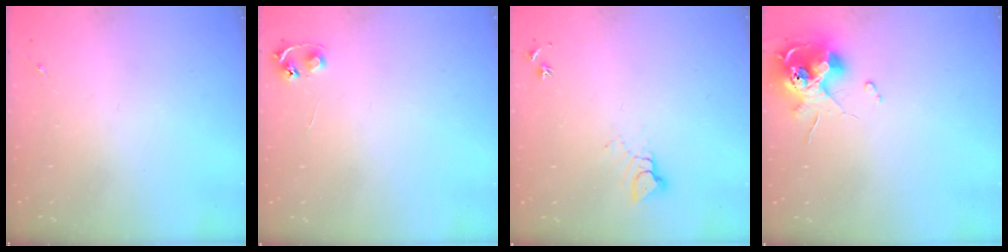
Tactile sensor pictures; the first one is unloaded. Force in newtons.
{"total": 4.8, "press": 4.7, "slide": 0.5}
{"total": 5.1, "press": 5.1, "slide": 0.4}
{"total": 13.5, "press": 13.4, "slide": 1.2}